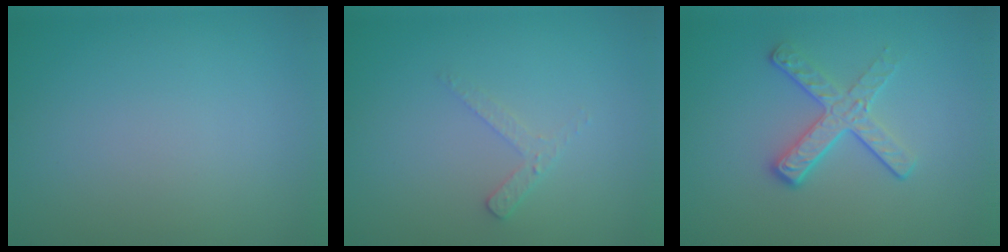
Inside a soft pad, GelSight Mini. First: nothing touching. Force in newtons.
{"total": 1.6, "press": 1.5, "slide": 0.4}
{"total": 3.3, "press": 2.6, "slide": 2.0}